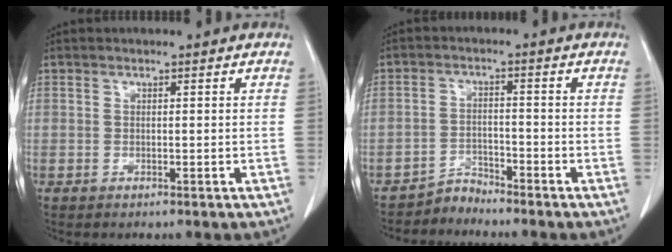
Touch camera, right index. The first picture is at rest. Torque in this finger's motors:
{"motor_torque": [-0.85, -0.10, -0.48, -0.16]}